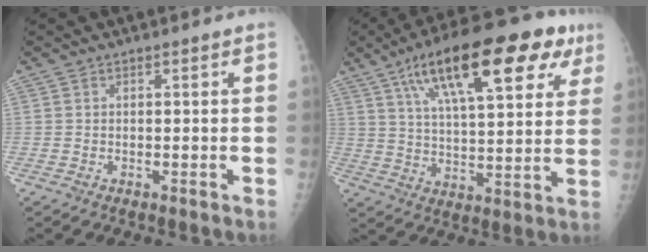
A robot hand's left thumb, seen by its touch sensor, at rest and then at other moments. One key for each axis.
{"total": 23.8, "fx": 12.1, "fy": 8.5, "fz": 18.6, "tx": -0.260, "ty": -0.004, "tz": 0.186}